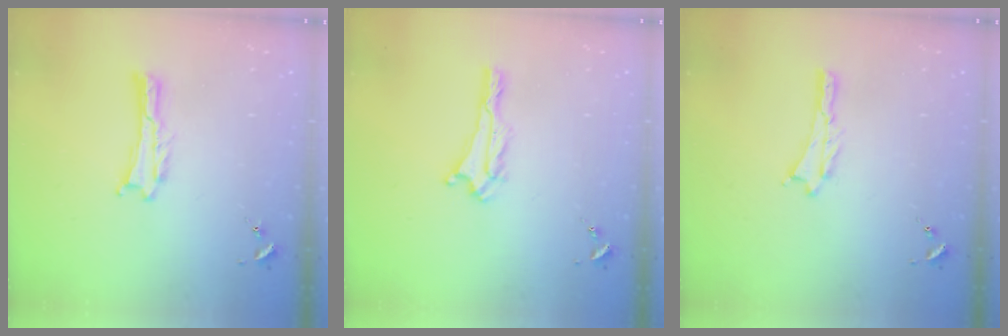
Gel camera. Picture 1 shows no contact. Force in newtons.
{"total": 0.6, "press": 0.6, "slide": 0.1}
{"total": 0.5, "press": 0.5, "slide": 0.2}